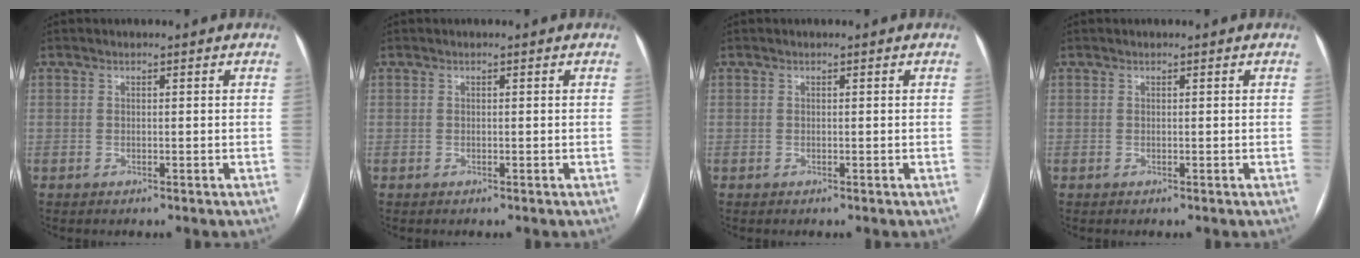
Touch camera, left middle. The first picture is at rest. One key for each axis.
{"total": 0.0}
{"total": 0.0}
{"total": 0.0}